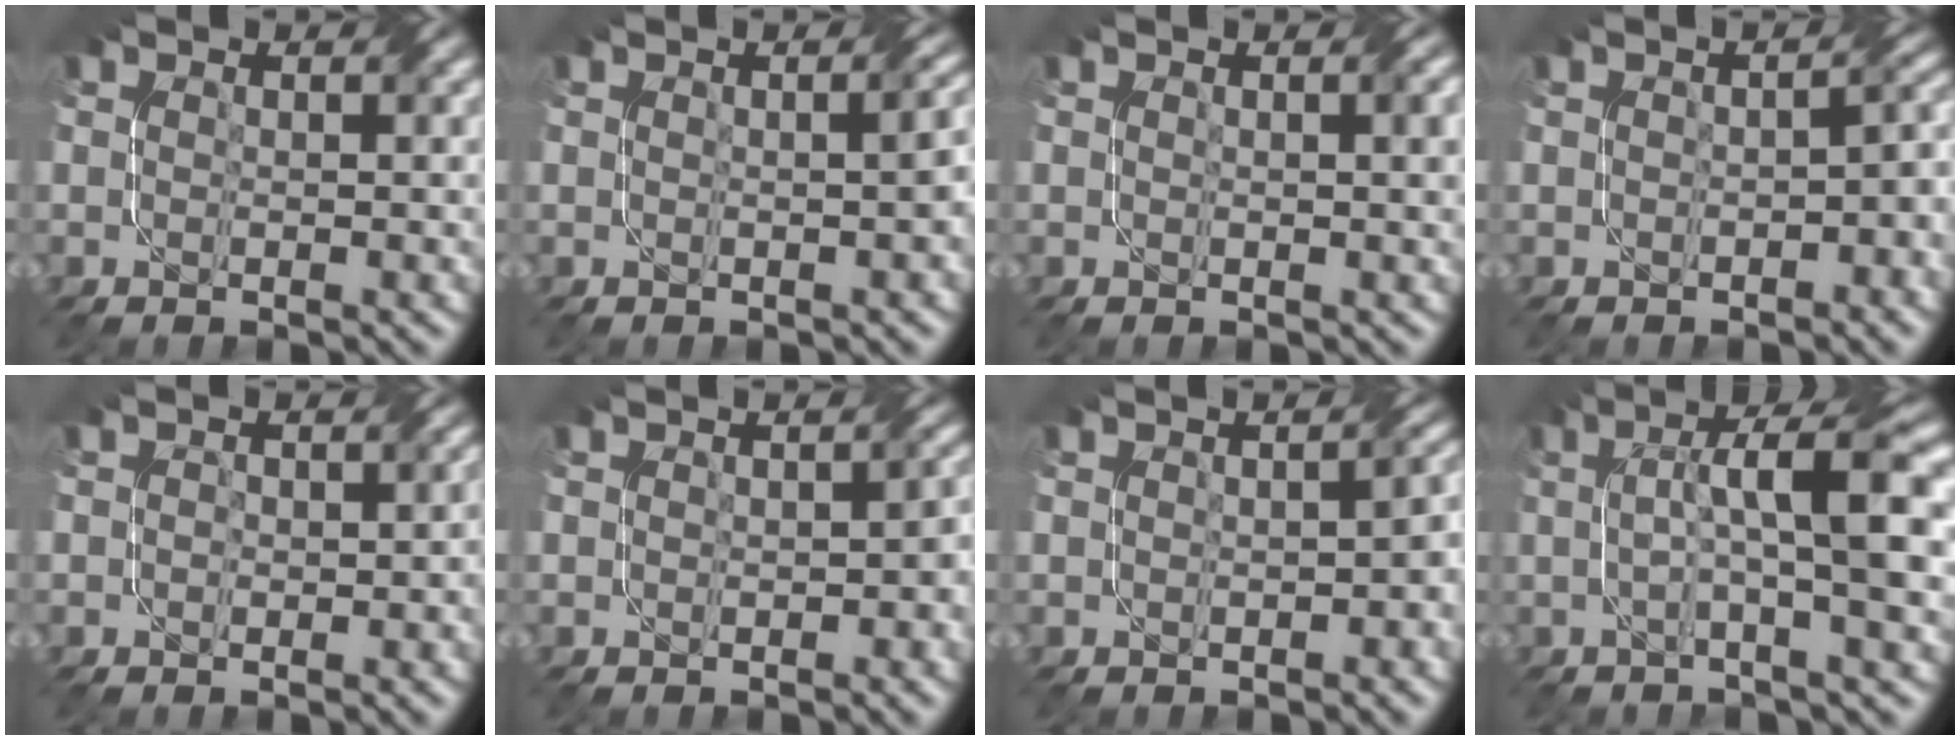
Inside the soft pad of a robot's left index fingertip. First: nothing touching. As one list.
[{"total": 2.8, "force": [0.0, 1.0, 2.6], "torque": [-0.015, 0.013, -0.001]}, {"total": 1.9, "force": [0.5, 0.5, 1.8], "torque": [-0.018, 0.005, 0.007]}, {"total": 3.3, "force": [-0.7, 1.1, 3.0], "torque": [-0.036, 0.004, -0.007]}, {"total": 1.8, "force": [0.0, 1.4, 1.2], "torque": [-0.009, 0.000, -0.001]}, {"total": 2.3, "force": [-0.3, 1.3, 1.8], "torque": [-0.022, -0.001, -0.002]}, {"total": 2.9, "force": [-0.5, 1.1, 2.6], "torque": [-0.031, 0.002, -0.002]}, {"total": 7.5, "force": [1.1, 1.2, 7.3], "torque": [-0.108, 0.017, 0.013]}]